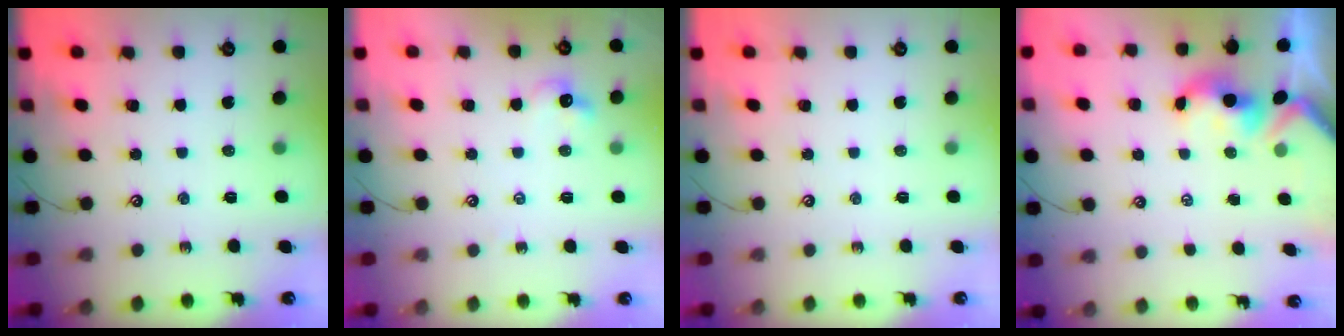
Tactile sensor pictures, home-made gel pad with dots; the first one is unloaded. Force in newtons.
{"total": 7.5, "press": 7.5, "slide": 0.8}
{"total": 0.0}
{"total": 1.1, "press": 0.8, "slide": 0.7}